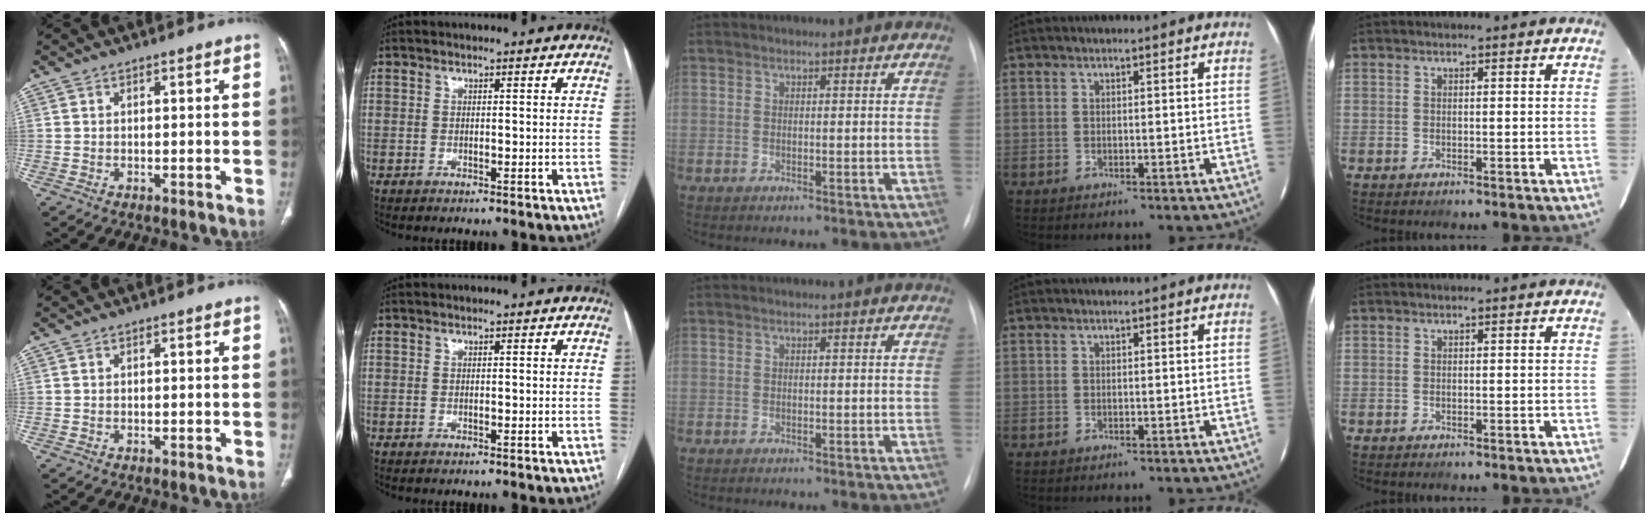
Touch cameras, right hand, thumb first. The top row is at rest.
{}